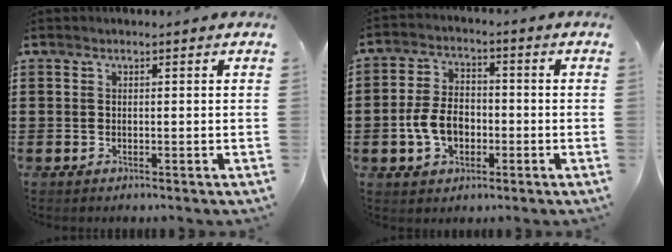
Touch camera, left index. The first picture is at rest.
{"total": 7.0, "force": [-1.8, 4.7, 4.8], "torque": [-0.114, 0.004, -0.040]}